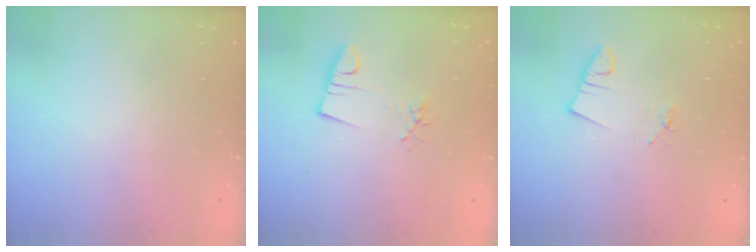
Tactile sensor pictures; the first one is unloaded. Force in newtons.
{"total": 2.9, "press": 1.3, "slide": 2.6}
{"total": 0.9, "press": 0.9, "slide": 0.1}